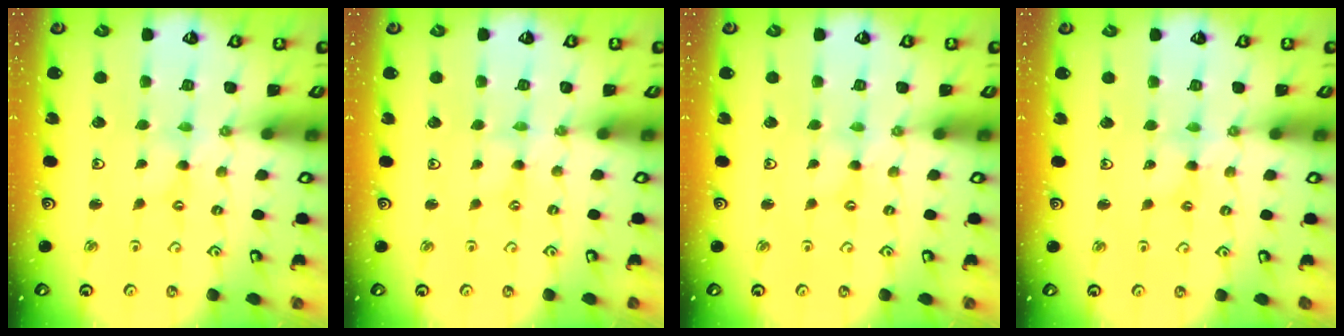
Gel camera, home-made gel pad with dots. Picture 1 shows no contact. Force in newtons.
{"total": 0.0}
{"total": 0.0}
{"total": 2.2, "press": 2.2, "slide": 0.1}